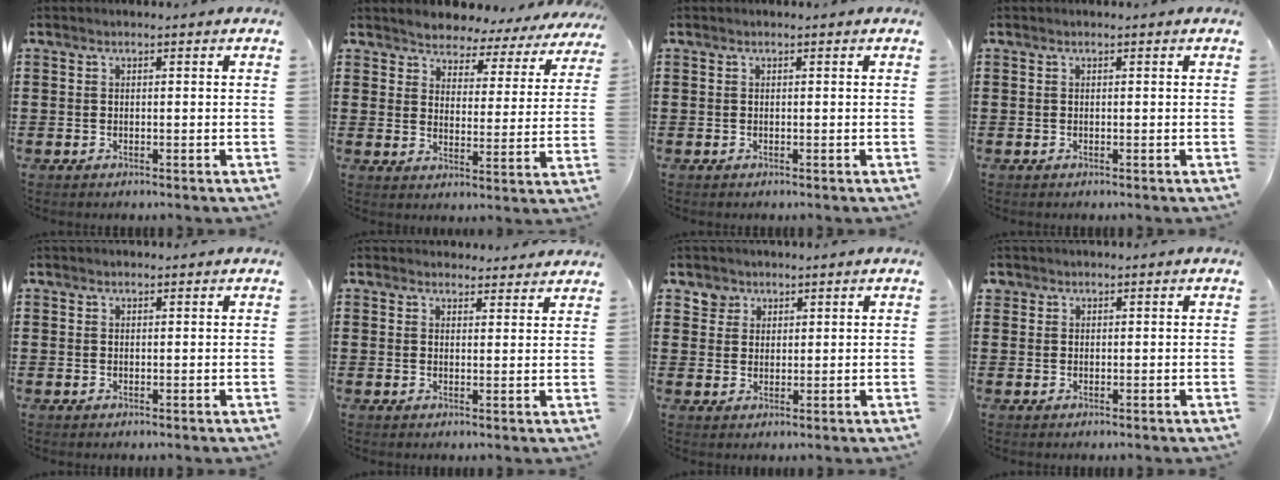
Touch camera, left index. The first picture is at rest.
{"total": 3.7, "force": [3.6, 0.8, -0.3], "torque": [-0.020, -0.029, 0.058]}
{"total": 0.0}
{"total": 0.0}
{"total": 0.7, "force": [0.6, 0.3, 0.1], "torque": [-0.004, 0.001, 0.012]}
{"total": 2.8, "force": [2.7, 0.7, 0.2], "torque": [-0.003, -0.008, 0.050]}
{"total": 3.0, "force": [2.0, 2.3, -0.2], "torque": [-0.002, 0.004, 0.037]}
{"total": 1.0, "force": [0.8, 0.6, 0.1], "torque": [-0.005, 0.003, 0.016]}